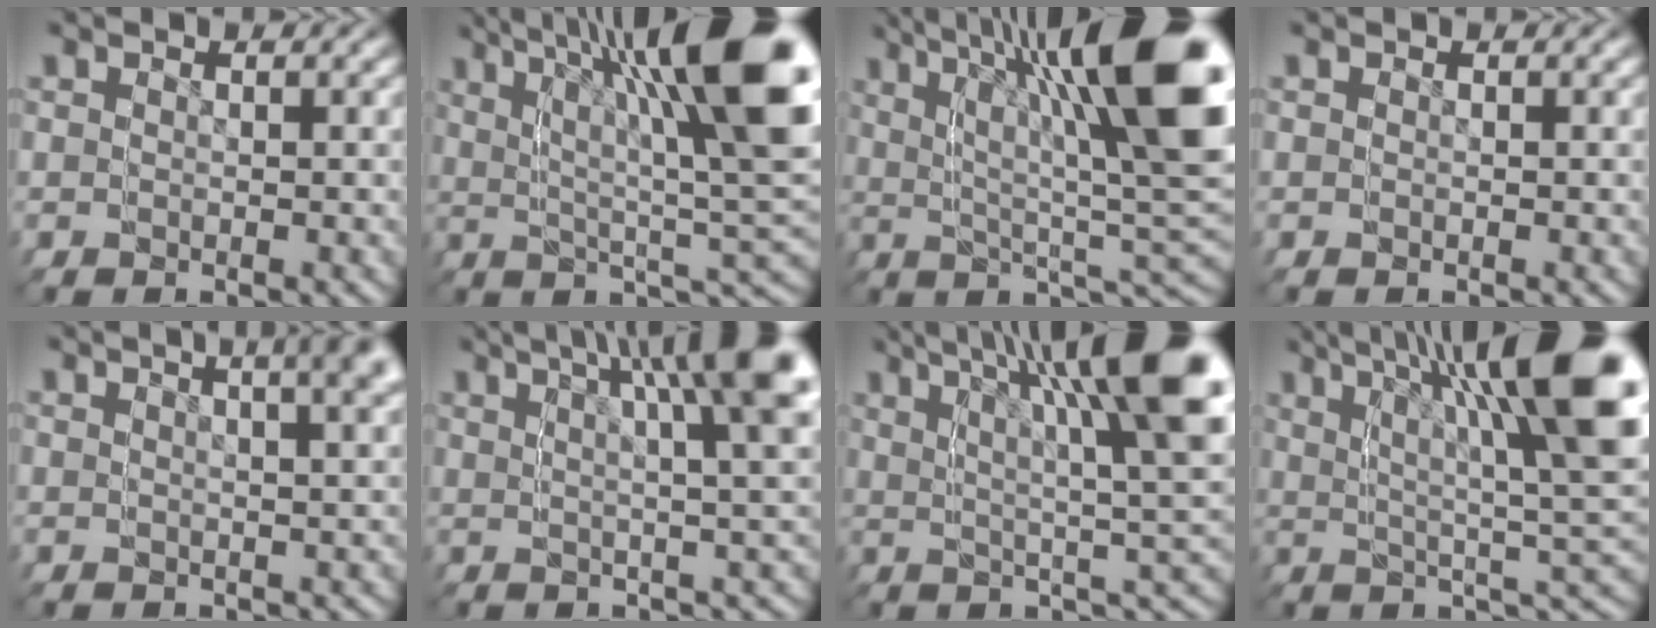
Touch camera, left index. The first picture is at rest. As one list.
[{"total": 12.4, "force": [5.4, 3.1, 10.8], "torque": [-0.151, 0.036, 0.069]}, {"total": 13.4, "force": [5.3, 4.0, 11.7], "torque": [-0.164, 0.036, 0.068]}, {"total": 0.0}, {"total": 2.8, "force": [1.2, -0.2, 2.5], "torque": [-0.018, 0.017, 0.019]}, {"total": 7.6, "force": [3.3, 0.5, 6.8], "torque": [-0.073, 0.035, 0.043]}, {"total": 9.9, "force": [5.0, 1.4, 8.4], "torque": [-0.112, 0.040, 0.061]}, {"total": 11.3, "force": [5.3, 2.3, 9.8], "torque": [-0.134, 0.037, 0.068]}]